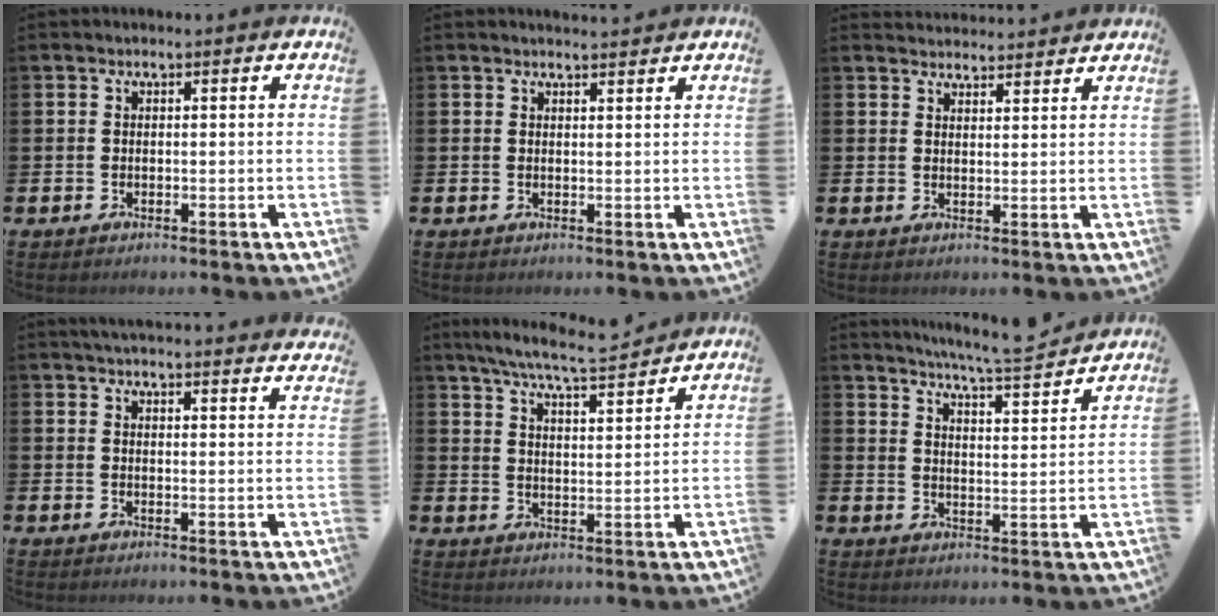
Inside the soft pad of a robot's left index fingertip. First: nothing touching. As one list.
[{"total": 1.0, "force": [1.0, 0.1, 0.1], "torque": [0.006, -0.003, 0.017]}, {"total": 3.1, "force": [3.1, 0.5, -0.1], "torque": [0.004, -0.019, 0.054]}, {"total": 4.3, "force": [4.2, -0.1, 0.5], "torque": [-0.017, -0.020, 0.077]}, {"total": 7.6, "force": [7.1, 0.1, 2.8], "torque": [-0.080, -0.035, 0.127]}, {"total": 7.0, "force": [6.7, -0.1, 1.9], "torque": [-0.048, -0.046, 0.116]}]